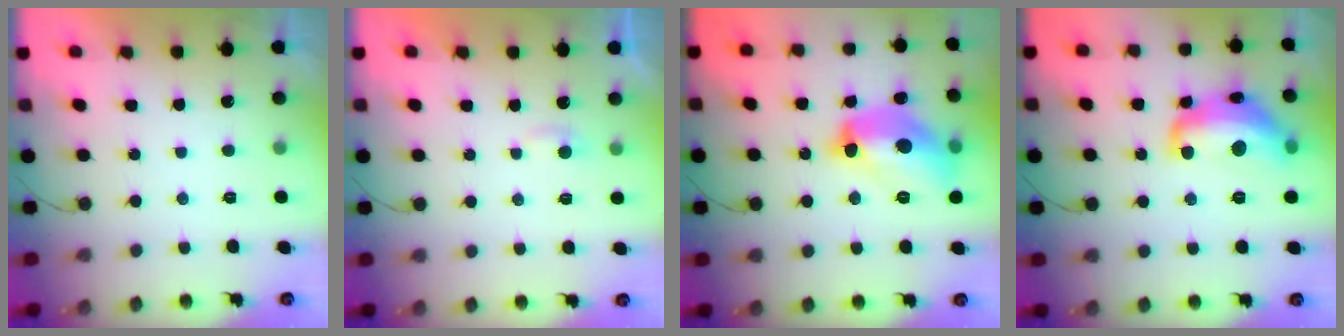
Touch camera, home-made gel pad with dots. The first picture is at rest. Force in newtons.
{"total": 2.3, "press": 2.3, "slide": 0.2}
{"total": 16.2, "press": 16.2, "slide": 1.4}
{"total": 16.2, "press": 16.2, "slide": 1.0}